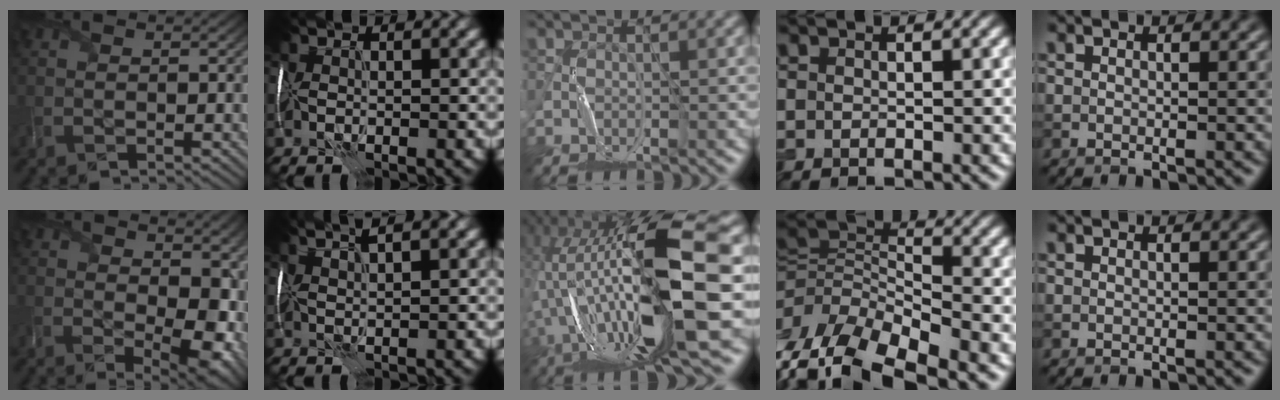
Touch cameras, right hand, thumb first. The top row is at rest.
{"thumb": {"total": 11.9, "force": [0.7, 6.8, 9.7], "torque": [-0.138, -0.027, 0.033]}, "index": {"total": 3.7, "force": [2.7, 0.5, 2.4], "torque": [-0.031, 0.022, 0.037]}, "middle": {"total": 18.1, "force": [-1.5, 5.4, 17.2], "torque": [-0.323, -0.009, -0.015]}, "ring": {"total": 11.5, "force": [-6.5, 5.1, 8.0], "torque": [-0.176, 0.004, -0.117]}}